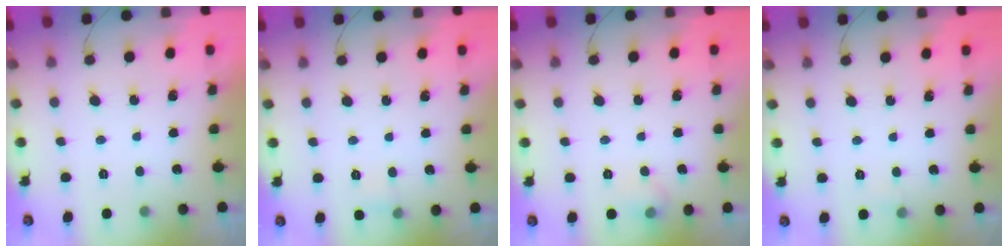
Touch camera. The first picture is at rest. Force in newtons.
{"total": 4.2, "press": 3.3, "slide": 2.6}
{"total": 7.9, "press": 4.8, "slide": 6.3}
{"total": 2.6, "press": 2.4, "slide": 1.0}